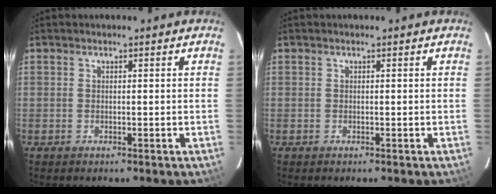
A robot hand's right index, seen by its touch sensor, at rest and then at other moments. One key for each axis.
{"total": 0.0}